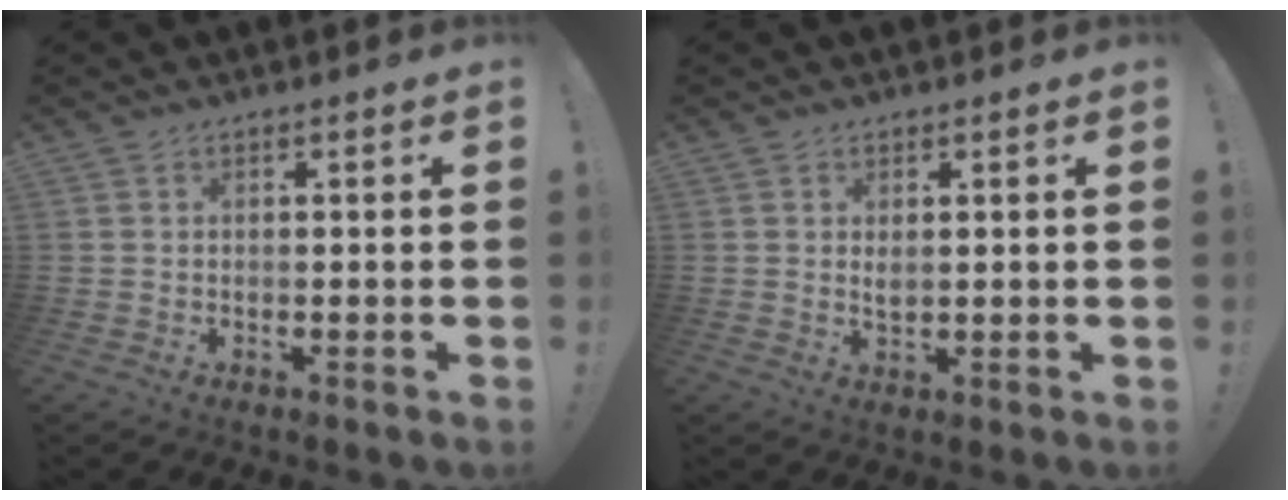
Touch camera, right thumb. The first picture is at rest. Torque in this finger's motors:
{"motor_torque": [-0.18, 0.18, 0.07, 0.25, 0.07]}